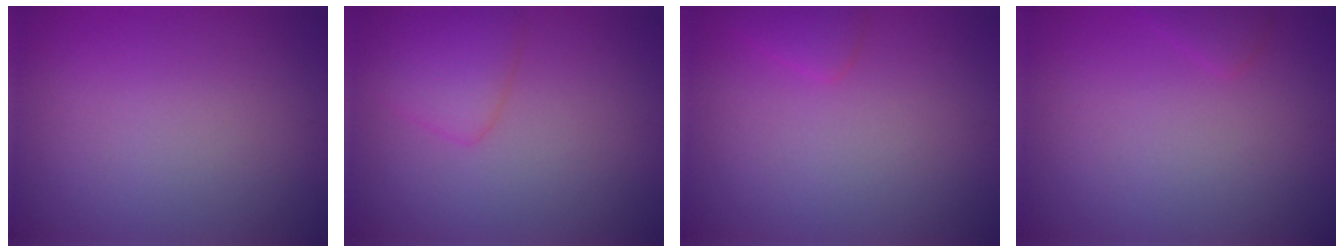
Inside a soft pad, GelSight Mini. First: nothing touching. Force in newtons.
{"total": 2.7, "press": 2.7, "slide": 0.2}
{"total": 1.4, "press": 1.4, "slide": 0.1}
{"total": 1.0, "press": 1.0, "slide": 0.1}